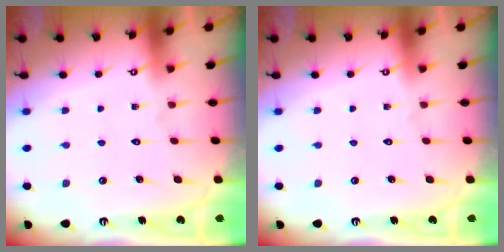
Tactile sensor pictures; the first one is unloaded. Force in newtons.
{"total": 0.0}